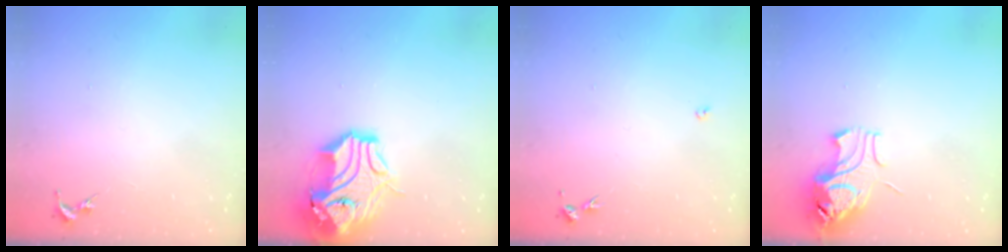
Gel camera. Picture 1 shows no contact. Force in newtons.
{"total": 16.2, "press": 16.1, "slide": 2.2}
{"total": 2.7, "press": 2.7, "slide": 0.5}
{"total": 10.2, "press": 10.2, "slide": 1.2}